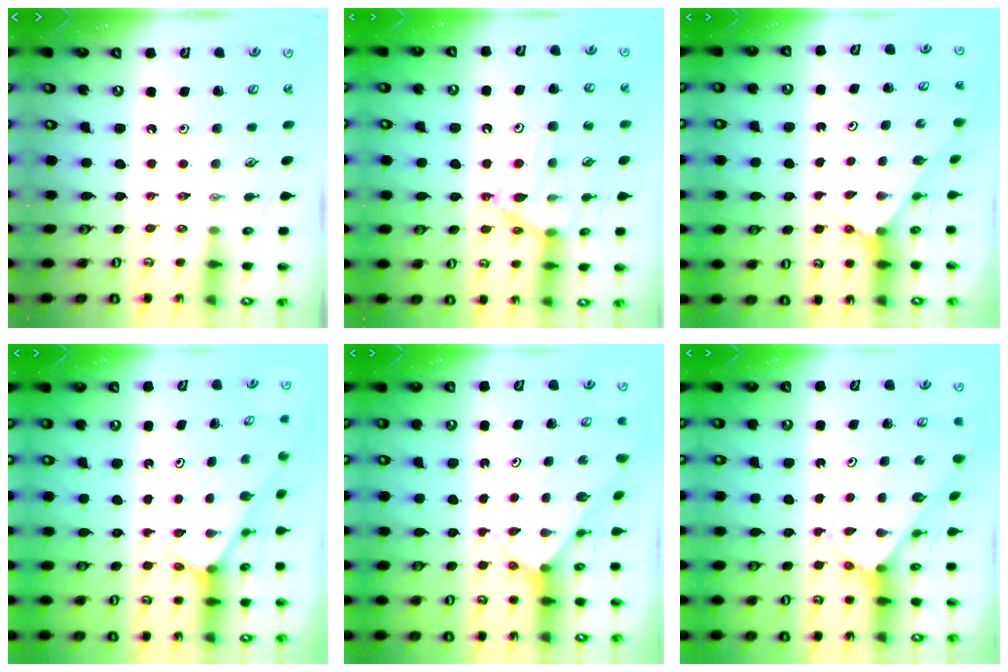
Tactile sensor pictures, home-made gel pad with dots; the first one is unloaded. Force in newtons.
{"total": 14.8, "press": 14.8, "slide": 1.2}
{"total": 2.7, "press": 2.7, "slide": 0.2}
{"total": 2.4, "press": 2.4, "slide": 0.2}
{"total": 2.4, "press": 2.4, "slide": 0.2}
{"total": 2.7, "press": 2.7, "slide": 0.1}